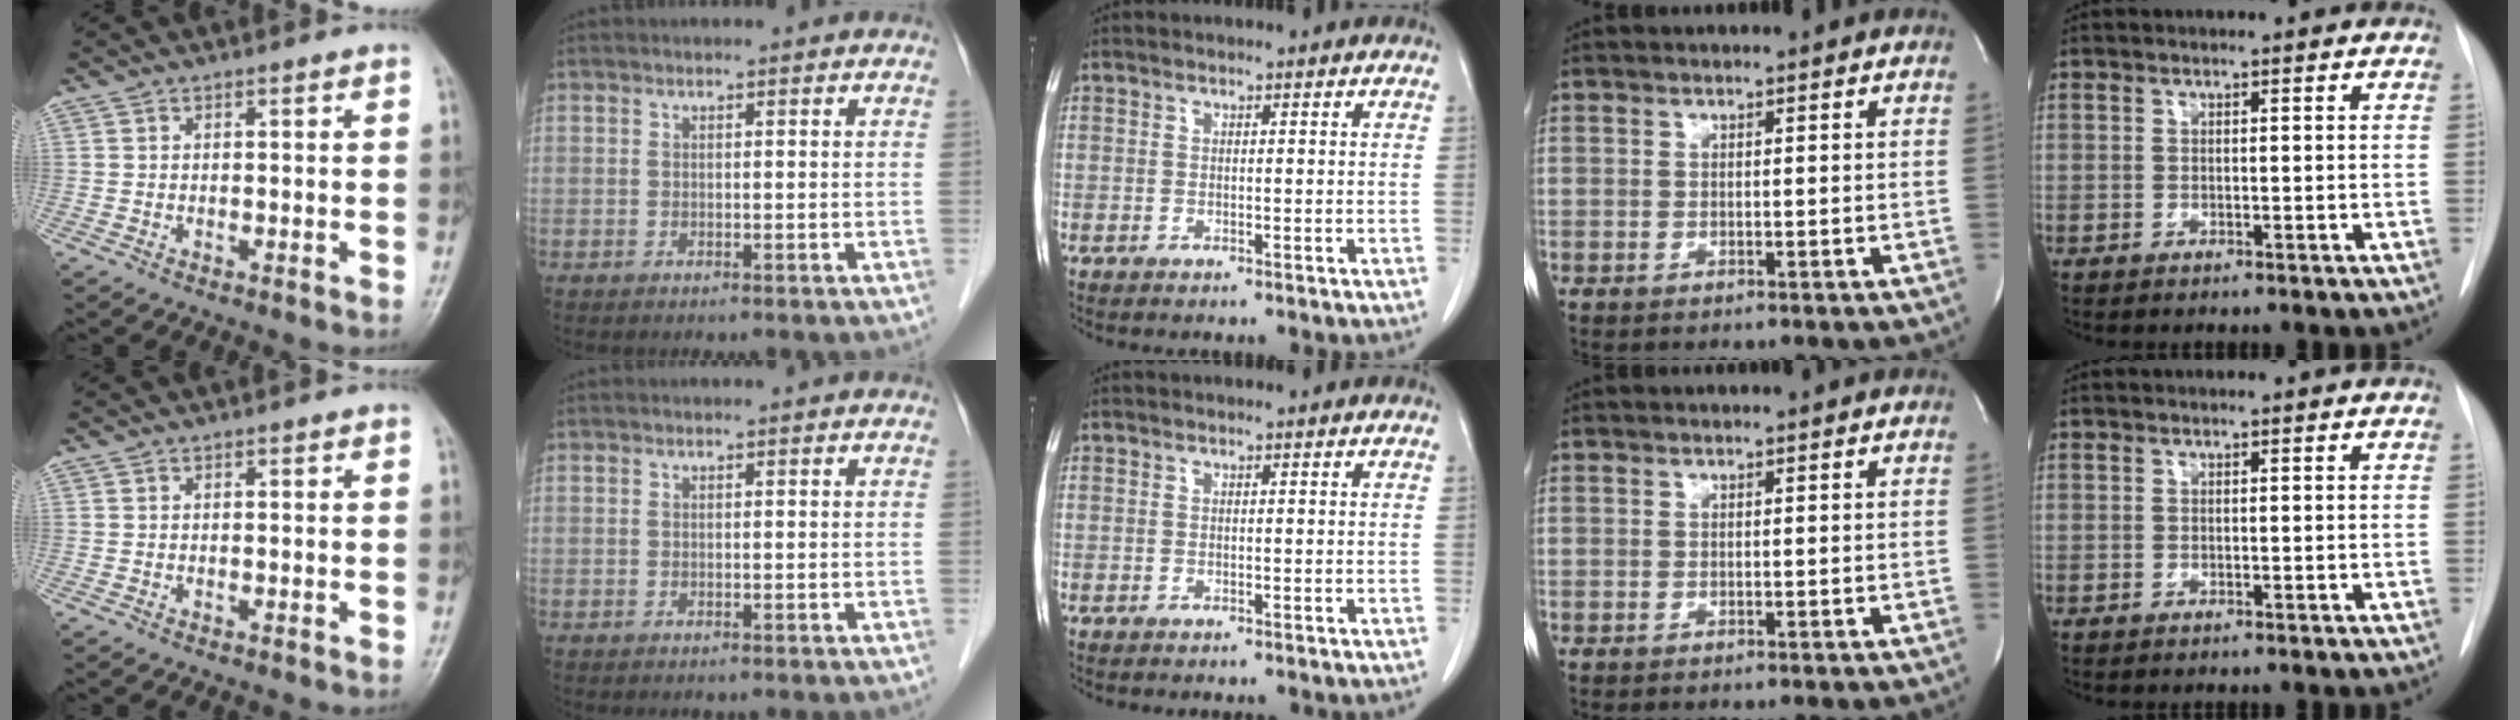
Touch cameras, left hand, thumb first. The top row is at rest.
{}